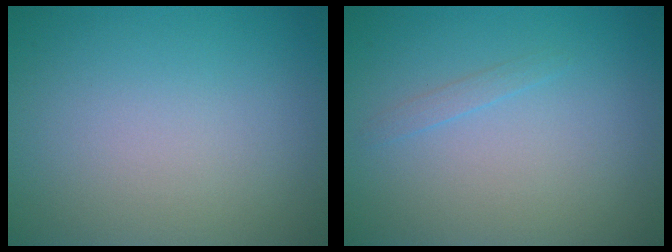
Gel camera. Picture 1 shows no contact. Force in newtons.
{"total": 0.7, "press": 0.7, "slide": 0.1}